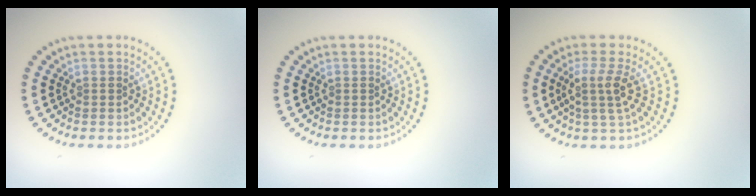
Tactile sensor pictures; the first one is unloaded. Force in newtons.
{"total": 0.0}
{"total": 2.6, "press": 2.0, "slide": 1.7}